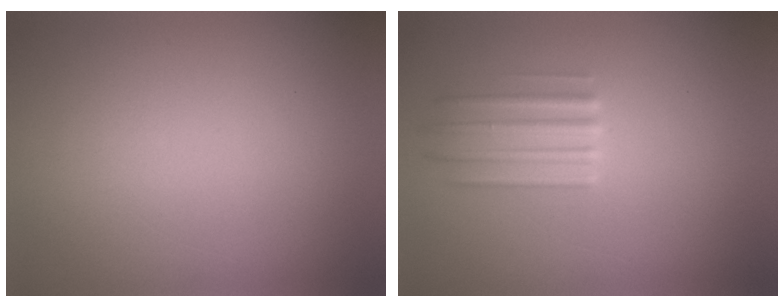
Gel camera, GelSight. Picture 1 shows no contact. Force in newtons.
{"total": 2.4}